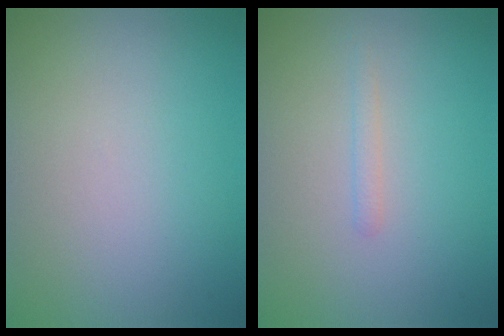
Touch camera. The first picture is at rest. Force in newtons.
{"total": 0.8, "press": 0.8, "slide": 0.0}